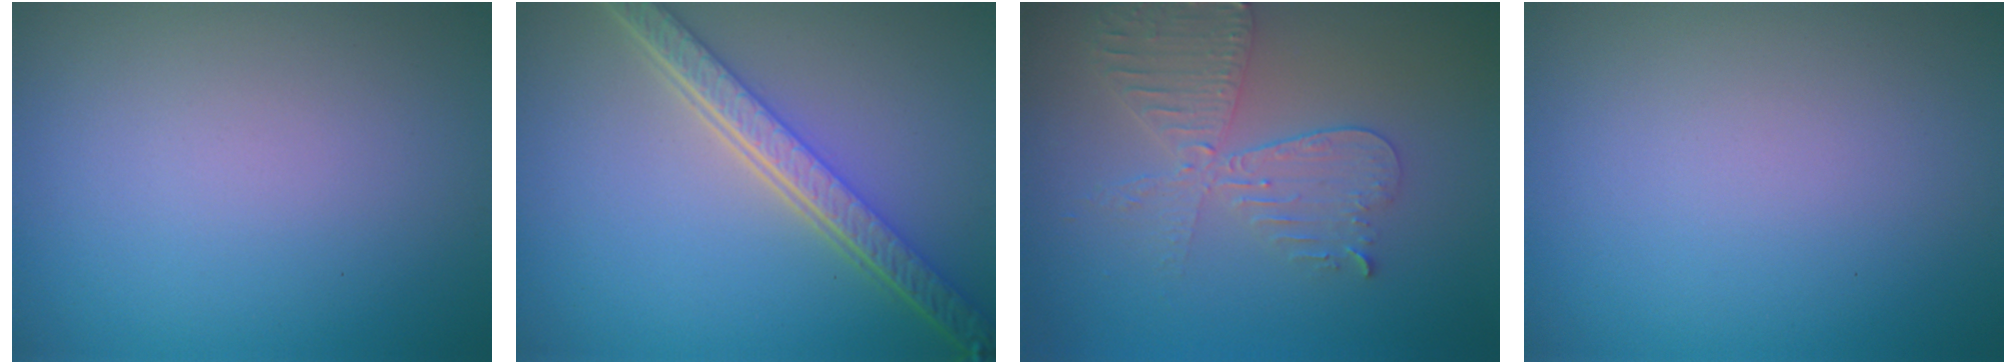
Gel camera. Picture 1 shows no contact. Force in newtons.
{"total": 5.9, "press": 4.5, "slide": 3.8}
{"total": 4.4, "press": 3.8, "slide": 2.2}
{"total": 0.0}